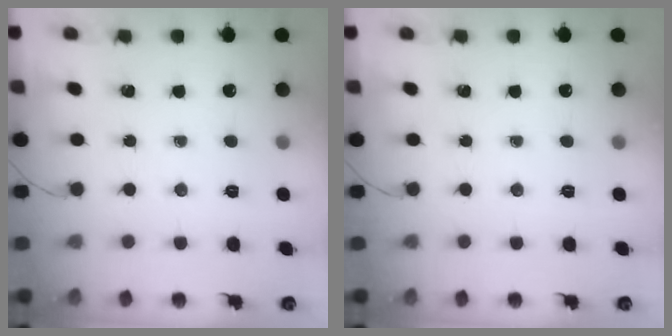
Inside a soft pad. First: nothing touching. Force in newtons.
{"total": 0.0}